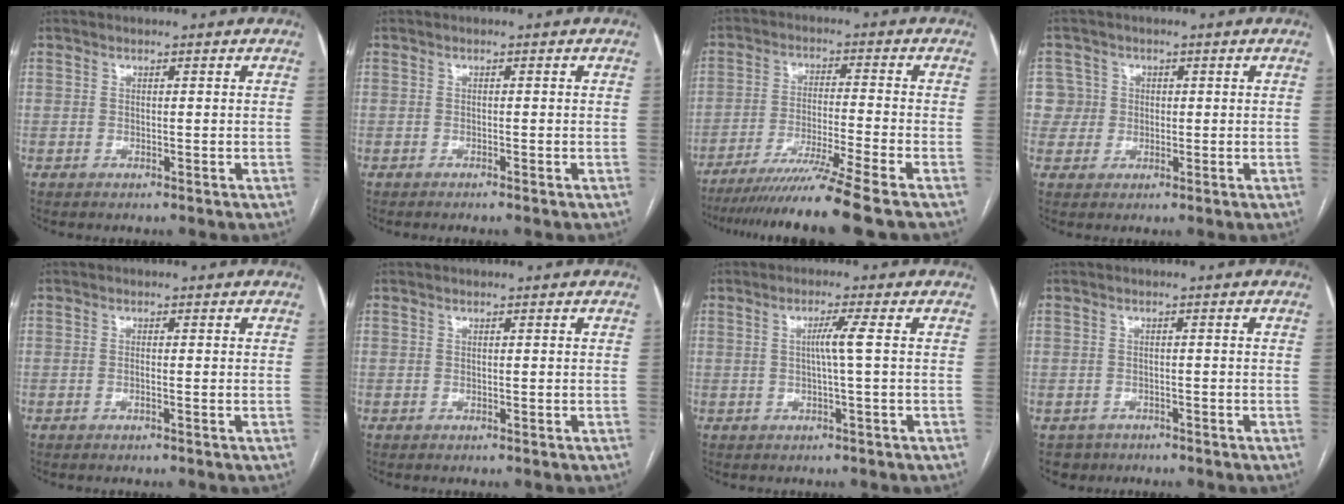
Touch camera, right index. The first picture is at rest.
{"total": 1.0, "force": [-0.9, -0.2, 0.5], "torque": [-0.009, 0.002, -0.013]}
{"total": 12.9, "force": [-10.5, -2.9, 6.9], "torque": [-0.098, -0.038, -0.169]}
{"total": 4.3, "force": [0.6, 4.3, -0.3], "torque": [0.024, 0.015, 0.012]}
{"total": 0.7, "force": [-0.2, 0.0, 0.7], "torque": [-0.015, 0.000, -0.003]}
{"total": 0.0}
{"total": 2.9, "force": [0.1, -0.9, 2.7], "torque": [-0.048, 0.001, 0.002]}
{"total": 2.8, "force": [-1.9, 2.1, -0.3], "torque": [0.003, 0.006, -0.031]}